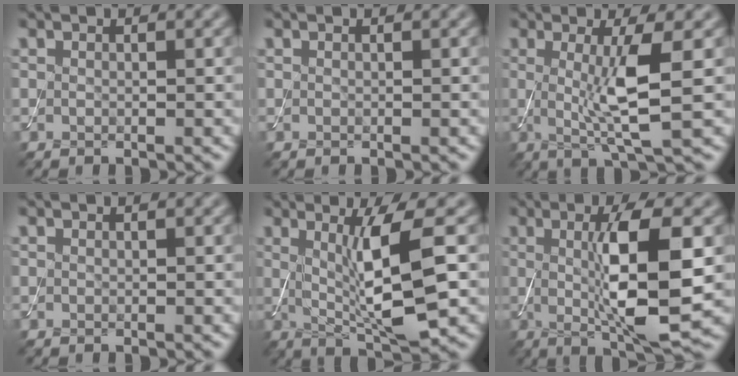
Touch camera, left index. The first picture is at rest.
{"total": 0.0}
{"total": 5.5, "force": [0.3, 0.9, 5.5], "torque": [-0.100, -0.009, 0.006]}
{"total": 0.0}
{"total": 7.4, "force": [0.6, 1.3, 7.2], "torque": [-0.123, -0.008, 0.020]}
{"total": 9.0, "force": [0.2, 2.0, 8.8], "torque": [-0.136, -0.012, 0.010]}